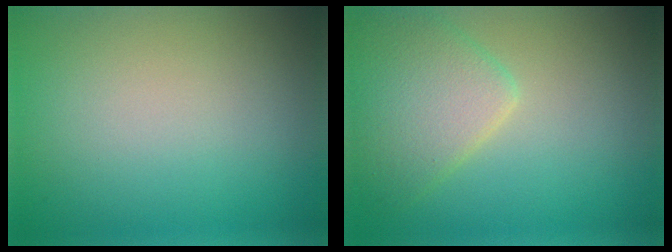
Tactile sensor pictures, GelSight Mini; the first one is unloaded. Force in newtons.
{"total": 4.8, "press": 4.8, "slide": 0.2}